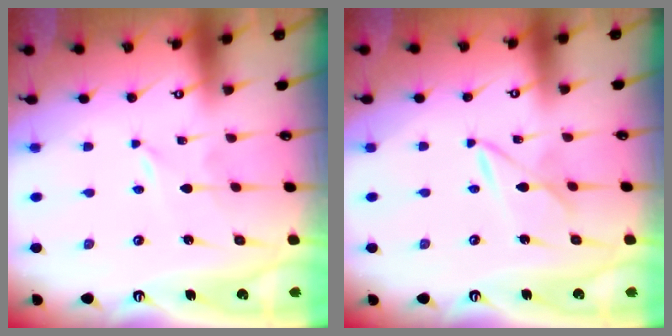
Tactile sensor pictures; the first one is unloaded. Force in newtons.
{"total": 4.1, "press": 4.1, "slide": 0.3}